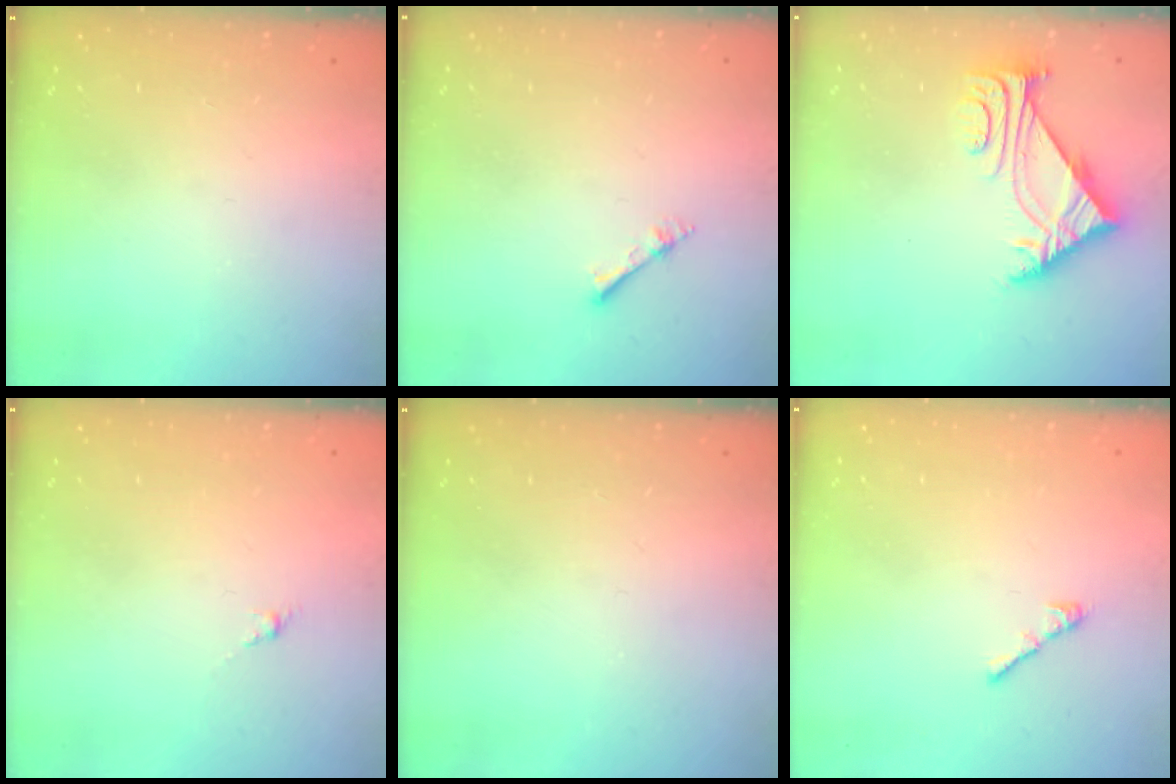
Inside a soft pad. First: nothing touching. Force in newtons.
{"total": 3.7, "press": 3.7, "slide": 0.5}
{"total": 5.6, "press": 5.5, "slide": 1.0}
{"total": 0.0}
{"total": 0.0}
{"total": 3.0, "press": 2.9, "slide": 0.8}